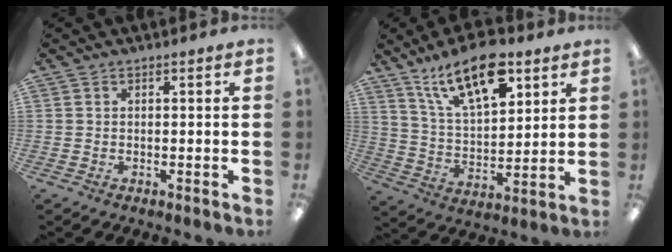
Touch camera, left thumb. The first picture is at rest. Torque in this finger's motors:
{"motor_torque": [0.37, 0.34, 0.46, -0.61, 0.10]}